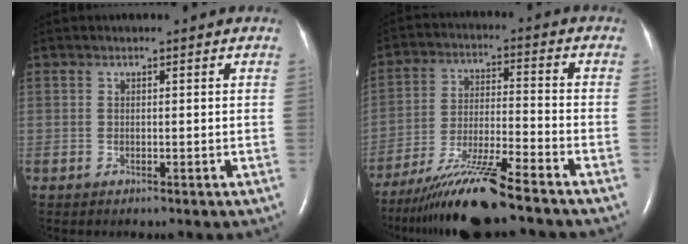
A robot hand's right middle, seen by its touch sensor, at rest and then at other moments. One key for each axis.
{"total": 12.3, "fx": -10.2, "fy": -0.7, "fz": 6.8, "tx": -0.126, "ty": -0.022, "tz": -0.184}